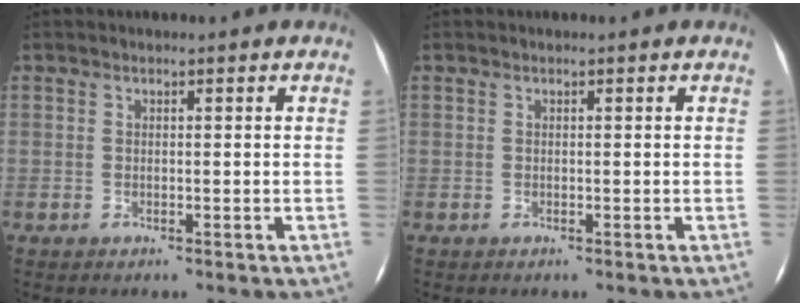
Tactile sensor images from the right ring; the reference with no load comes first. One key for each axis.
{"total": 0.0}